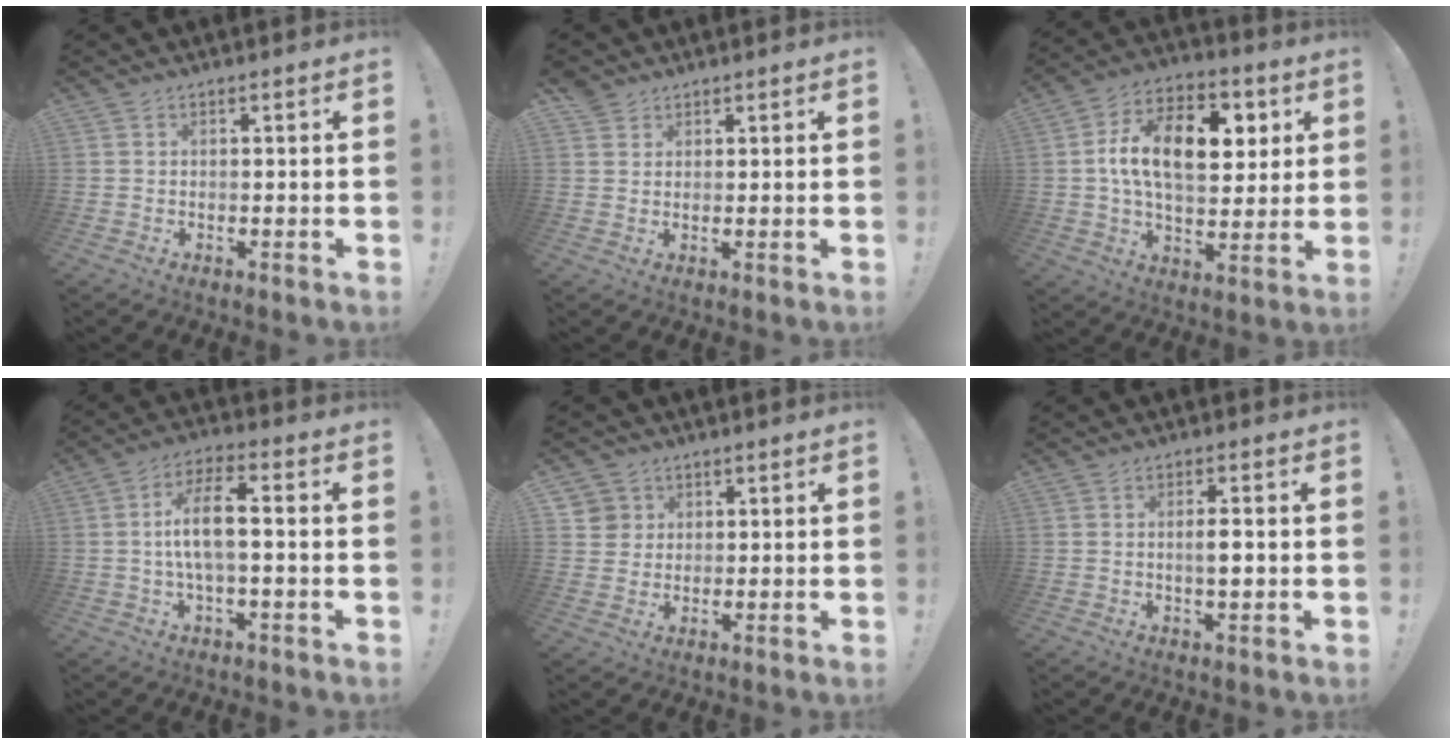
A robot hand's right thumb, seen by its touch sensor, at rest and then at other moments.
{"total": 3.2, "force": [2.4, 2.0, 0.5], "torque": [-0.006, -0.013, 0.045]}
{"total": 17.7, "force": [4.2, 10.3, 13.7], "torque": [-0.216, -0.007, 0.070]}
{"total": 10.2, "force": [-0.1, 3.4, 9.6], "torque": [-0.171, 0.006, -0.003]}
{"total": 4.5, "force": [1.8, 4.1, 0.5], "torque": [-0.005, -0.005, 0.034]}
{"total": 3.1, "force": [-0.2, 0.6, 3.0], "torque": [-0.037, -0.004, -0.009]}